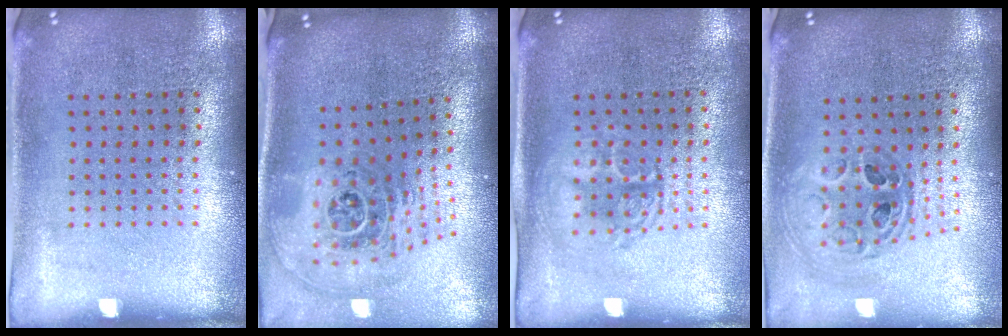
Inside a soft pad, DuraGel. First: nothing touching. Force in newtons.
{"total": 2.4, "press": 1.7, "slide": 1.7}
{"total": 1.4, "press": 1.3, "slide": 0.5}
{"total": 0.9, "press": 0.9, "slide": 0.2}